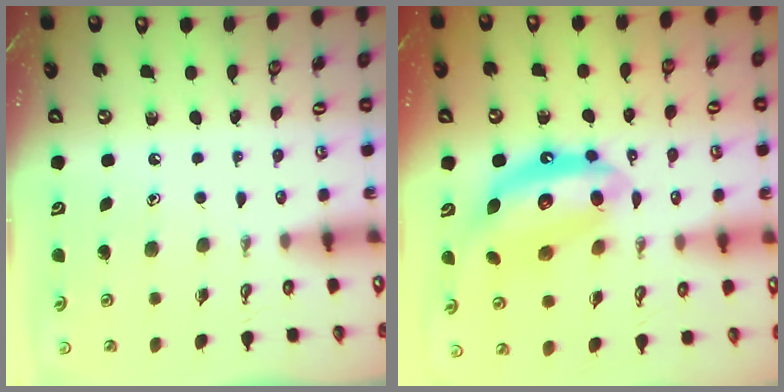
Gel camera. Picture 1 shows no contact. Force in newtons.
{"total": 14.6, "press": 14.6, "slide": 1.2}